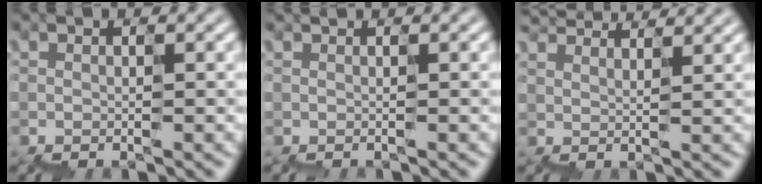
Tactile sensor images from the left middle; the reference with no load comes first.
{"total": 0.0}
{"total": 5.7, "force": [5.4, 1.3, 1.6], "torque": [-0.038, 0.038, 0.061]}